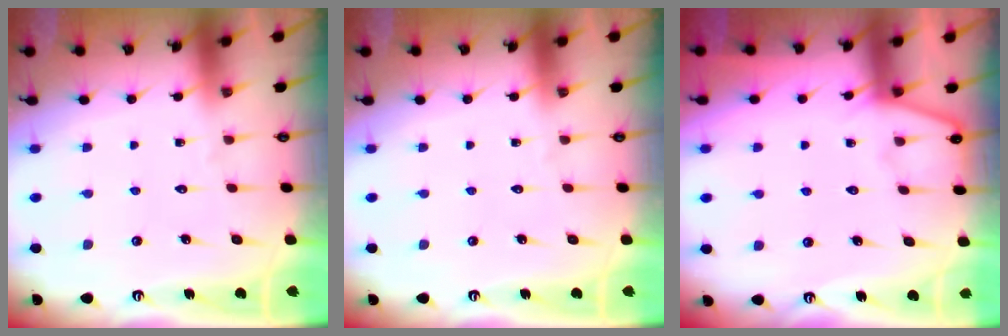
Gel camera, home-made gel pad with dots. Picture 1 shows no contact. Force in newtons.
{"total": 0.0}
{"total": 3.7, "press": 3.7, "slide": 0.6}